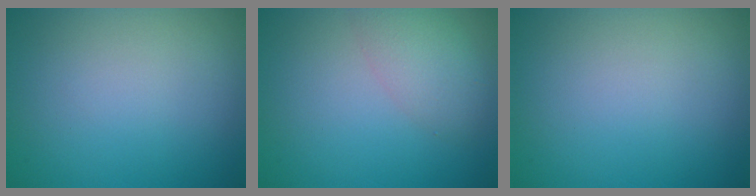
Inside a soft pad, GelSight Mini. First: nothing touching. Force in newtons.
{"total": 3.1, "press": 3.1, "slide": 0.2}
{"total": 0.0}